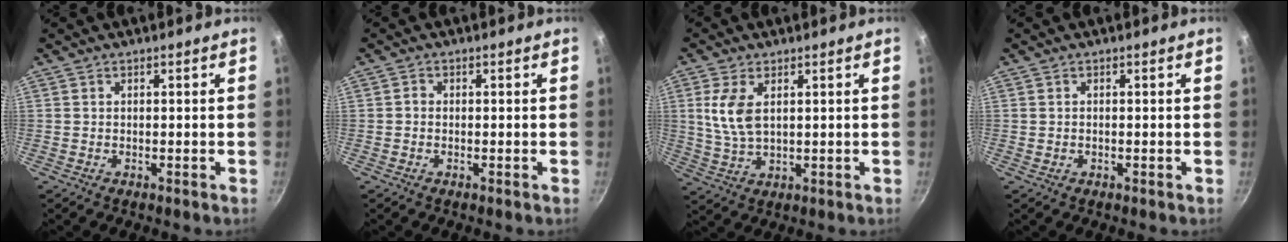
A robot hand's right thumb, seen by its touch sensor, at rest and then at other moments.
{"total": 0.8, "force": [-0.3, 0.6, 0.3], "torque": [-0.003, 0.004, -0.008]}
{"total": 7.1, "force": [1.8, 3.7, 5.8], "torque": [-0.117, -0.011, 0.041]}
{"total": 0.0}